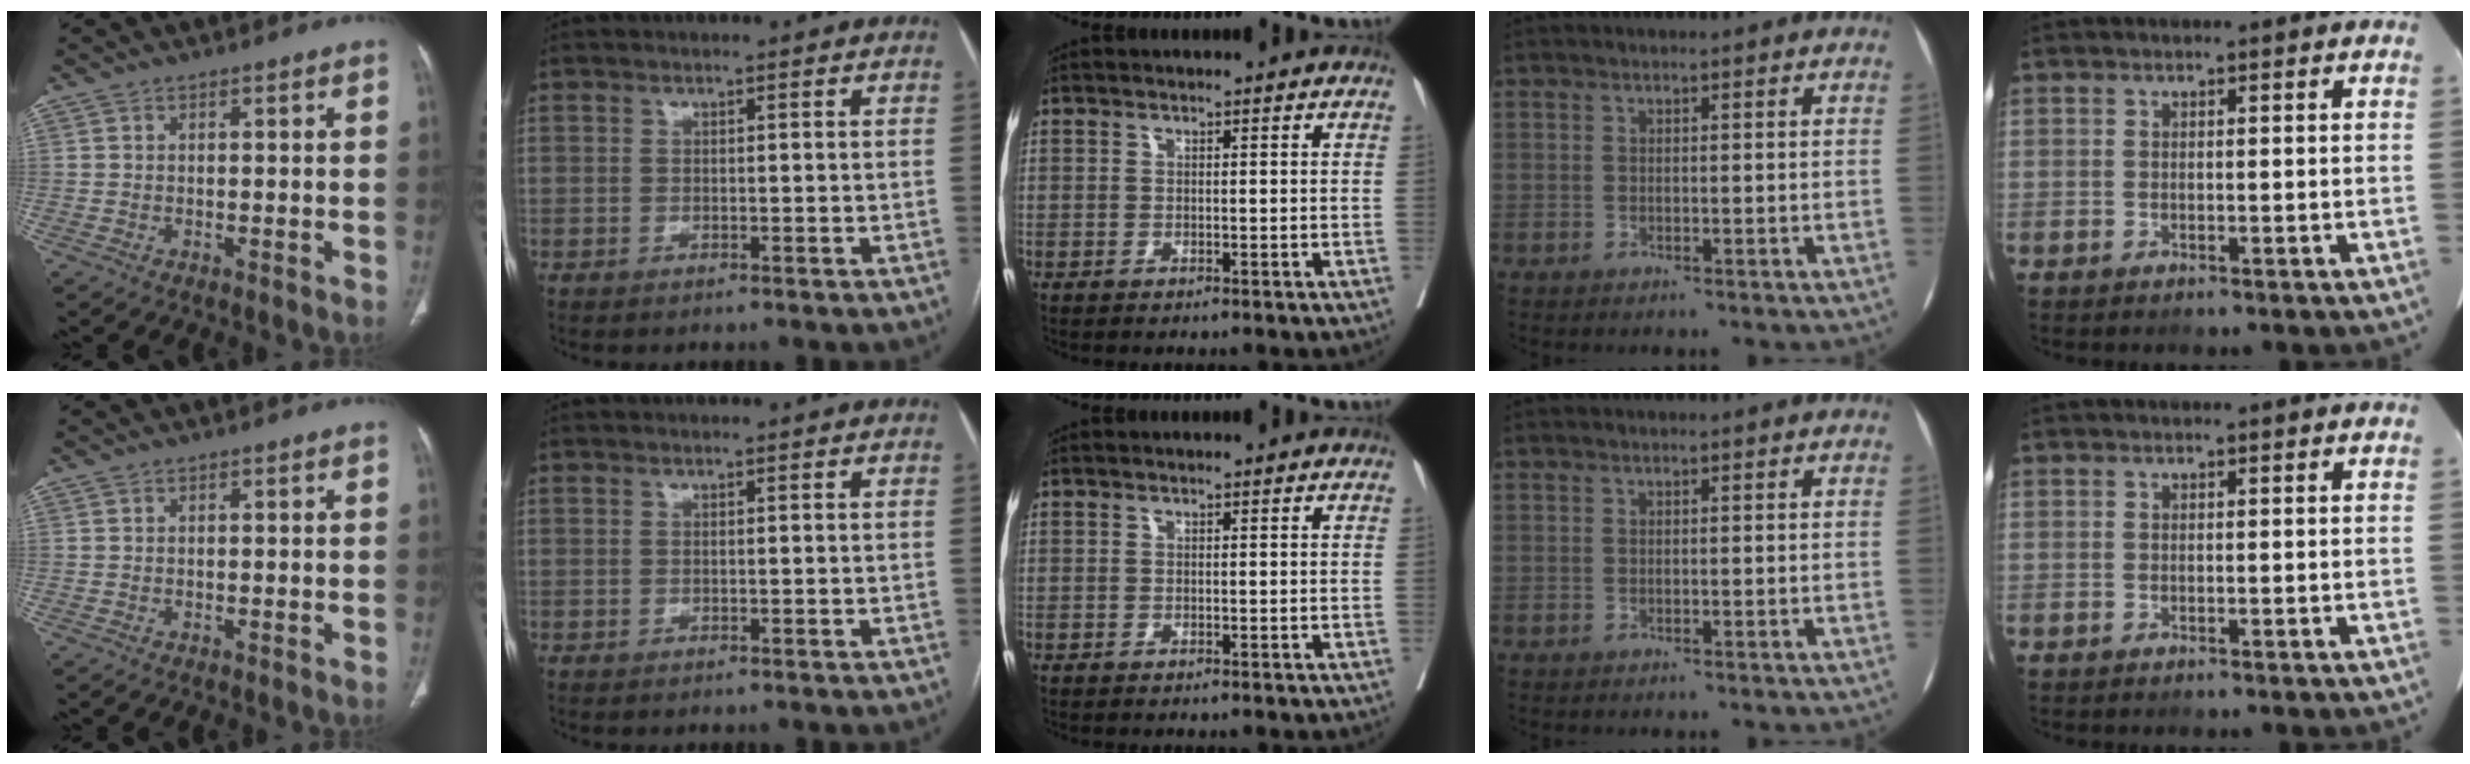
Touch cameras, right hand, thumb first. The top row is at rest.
{}